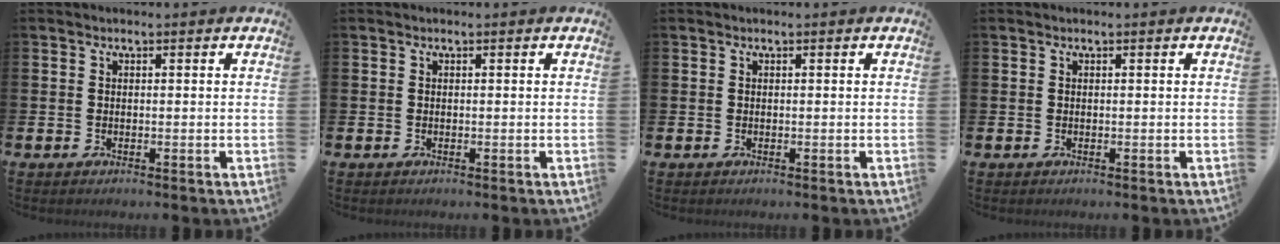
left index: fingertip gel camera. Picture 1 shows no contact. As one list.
[{"total": 0.0}, {"total": 0.0}, {"total": 0.0}]